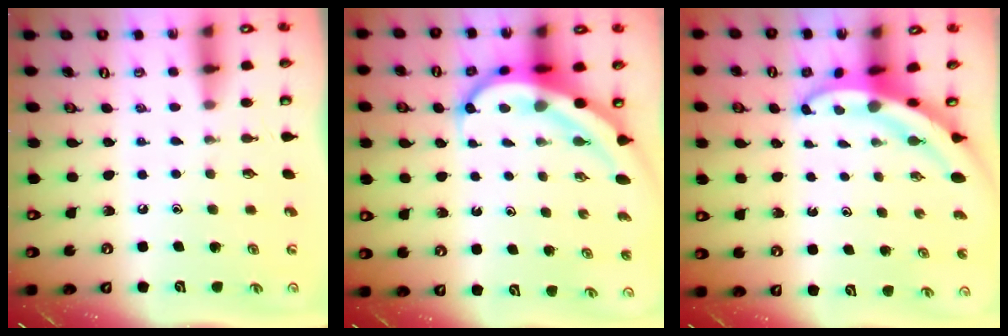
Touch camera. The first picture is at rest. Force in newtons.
{"total": 8.9, "press": 8.8, "slide": 1.2}
{"total": 4.3, "press": 4.2, "slide": 0.6}